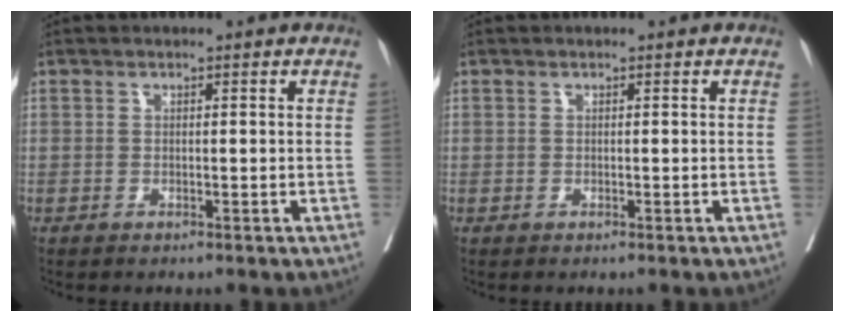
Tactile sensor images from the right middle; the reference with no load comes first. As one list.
[{"total": 0.0}]